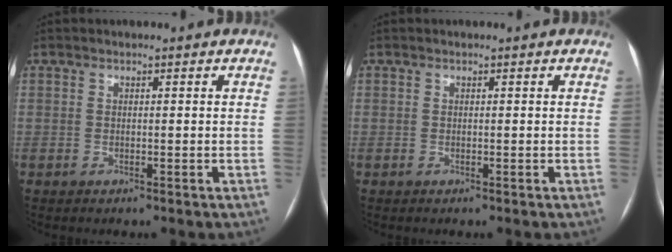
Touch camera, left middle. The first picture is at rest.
{"total": 0.0}